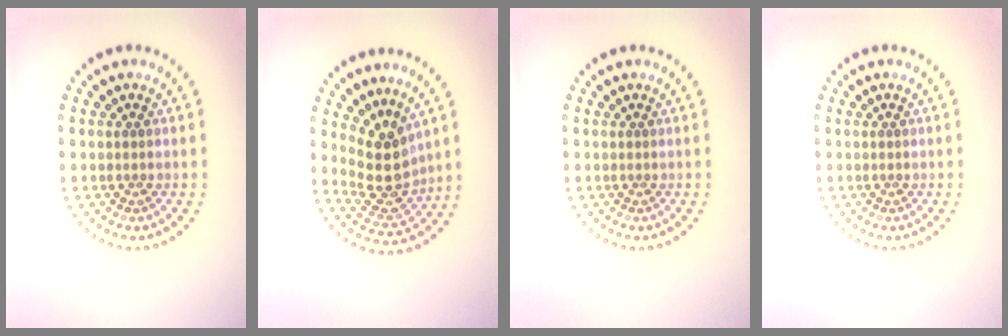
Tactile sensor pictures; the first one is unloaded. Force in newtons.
{"total": 4.3, "press": 3.7, "slide": 2.1}
{"total": 0.0}
{"total": 0.0}